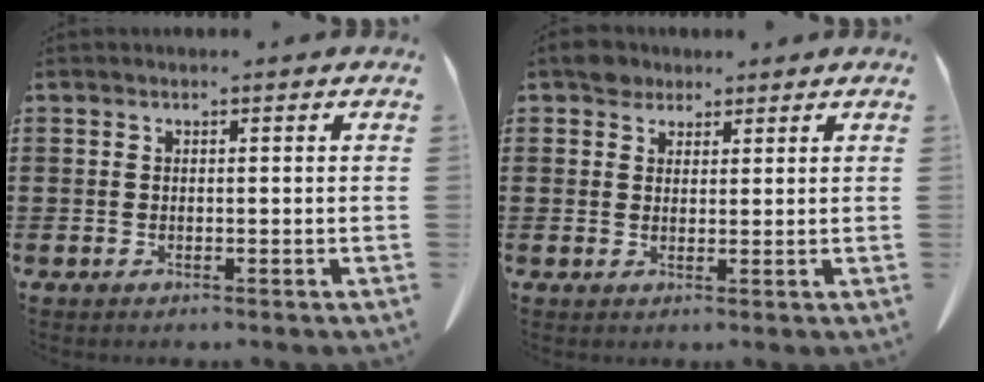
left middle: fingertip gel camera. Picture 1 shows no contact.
{"total": 3.3, "force": [2.7, 1.8, 0.8], "torque": [-0.017, 0.005, 0.052]}